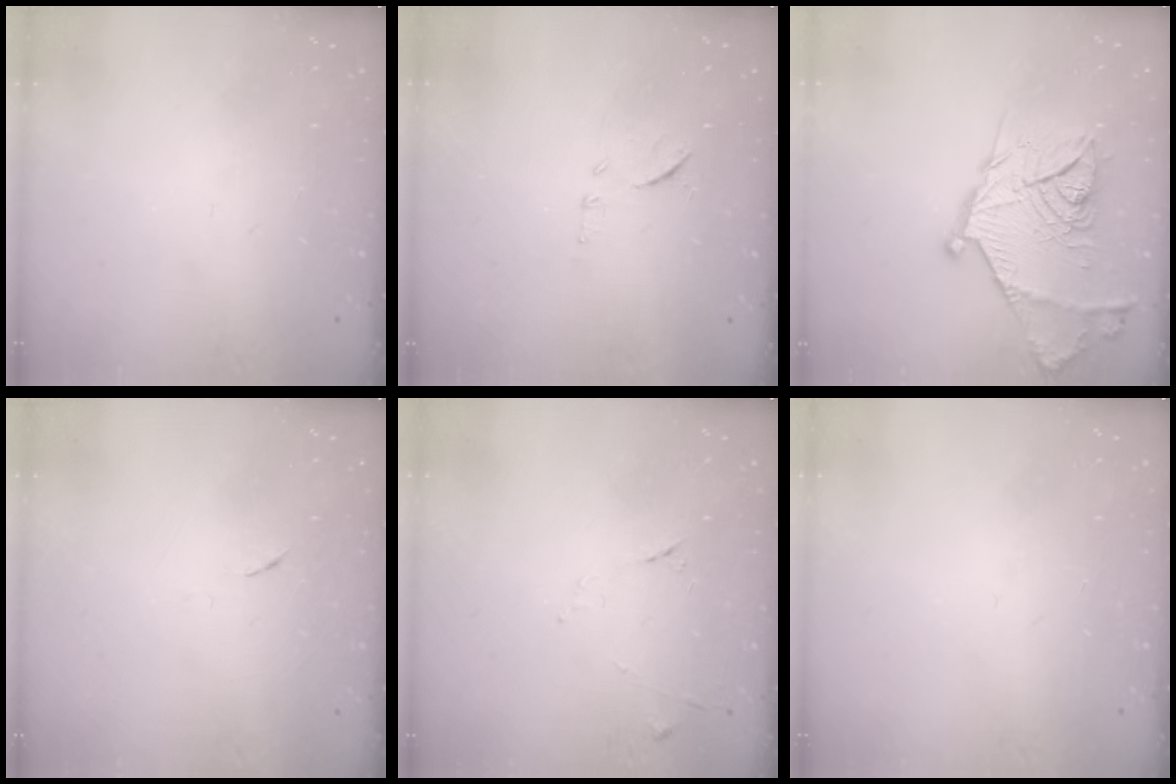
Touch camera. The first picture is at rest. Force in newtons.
{"total": 8.2, "press": 8.2, "slide": 0.6}
{"total": 19.6, "press": 19.6, "slide": 0.6}
{"total": 3.2, "press": 3.1, "slide": 0.4}
{"total": 7.1, "press": 7.1, "slide": 0.7}
{"total": 0.0}